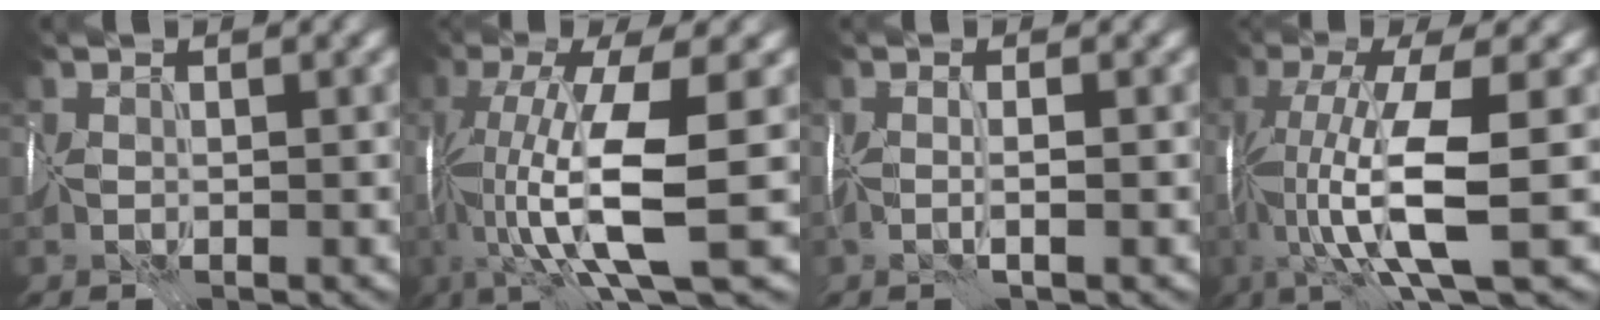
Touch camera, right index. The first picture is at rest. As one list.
[{"total": 9.8, "force": [-1.4, 1.8, 9.5], "torque": [-0.163, -0.016, -0.023]}, {"total": 1.2, "force": [-0.4, -1.2, 0.0], "torque": [0.012, -0.006, -0.009]}, {"total": 8.6, "force": [-1.5, 1.4, 8.3], "torque": [-0.151, -0.011, -0.027]}]